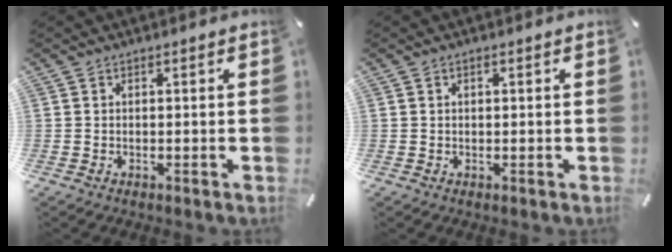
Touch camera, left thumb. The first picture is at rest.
{"total": 0.8, "force": [0.2, 0.5, 0.6], "torque": [-0.011, 0.005, 0.002]}